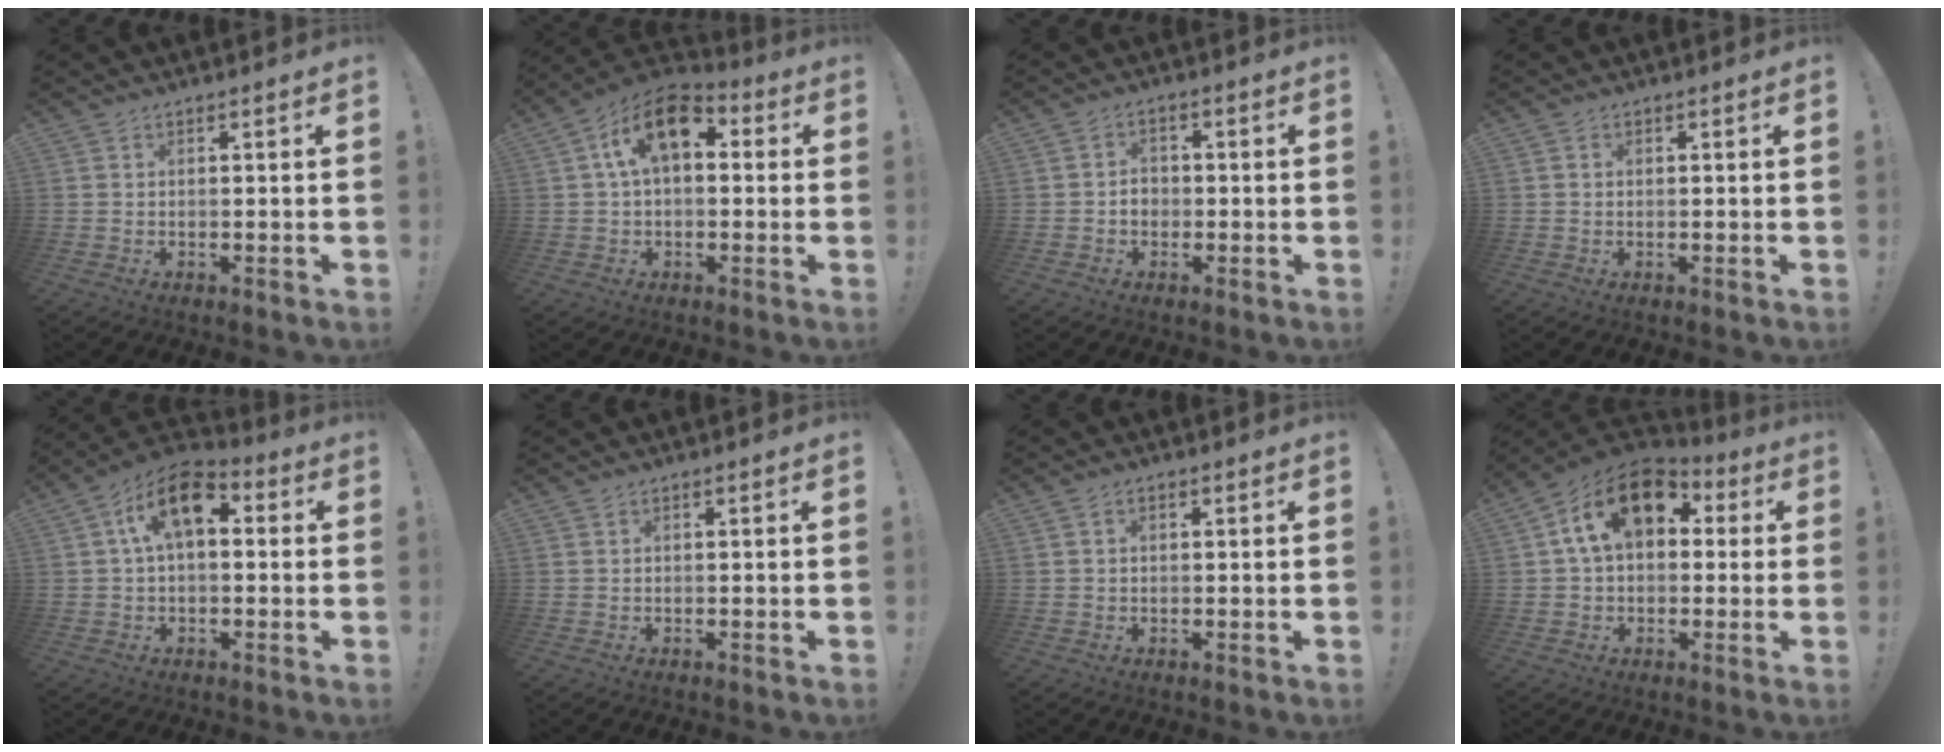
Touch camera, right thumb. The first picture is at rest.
{"total": 13.6, "force": [4.3, 7.7, 10.3], "torque": [-0.158, -0.002, 0.079]}
{"total": 3.4, "force": [-1.0, 2.7, 1.8], "torque": [-0.017, 0.001, -0.022]}
{"total": 0.0}
{"total": 12.2, "force": [3.5, 6.7, 9.6], "torque": [-0.152, 0.001, 0.066]}
{"total": 0.0}
{"total": 1.2, "force": [0.2, 0.7, 0.9], "torque": [-0.011, -0.002, 0.002]}
{"total": 16.8, "force": [5.4, 10.8, 11.7], "torque": [-0.176, -0.001, 0.096]}